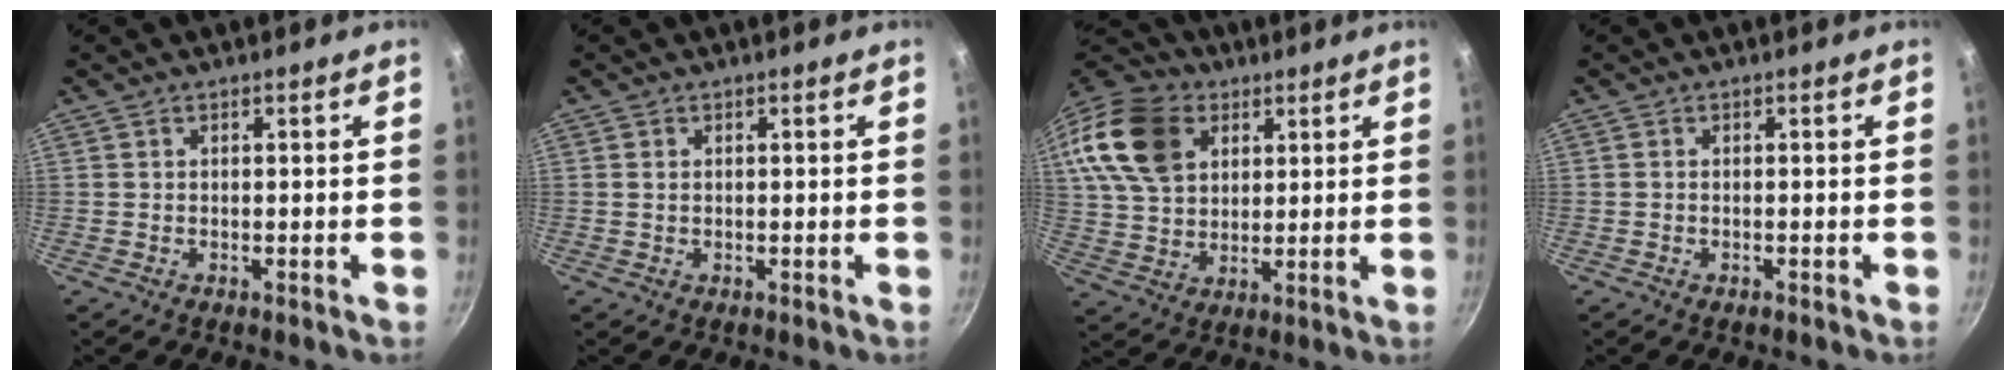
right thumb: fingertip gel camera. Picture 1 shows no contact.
{"total": 0.7, "force": [0.2, 0.5, 0.5], "torque": [-0.008, 0.001, 0.003]}
{"total": 18.1, "force": [6.7, 13.0, 10.7], "torque": [-0.192, 0.005, 0.123]}
{"total": 0.6, "force": [-0.4, 0.2, 0.4], "torque": [-0.007, 0.002, -0.008]}